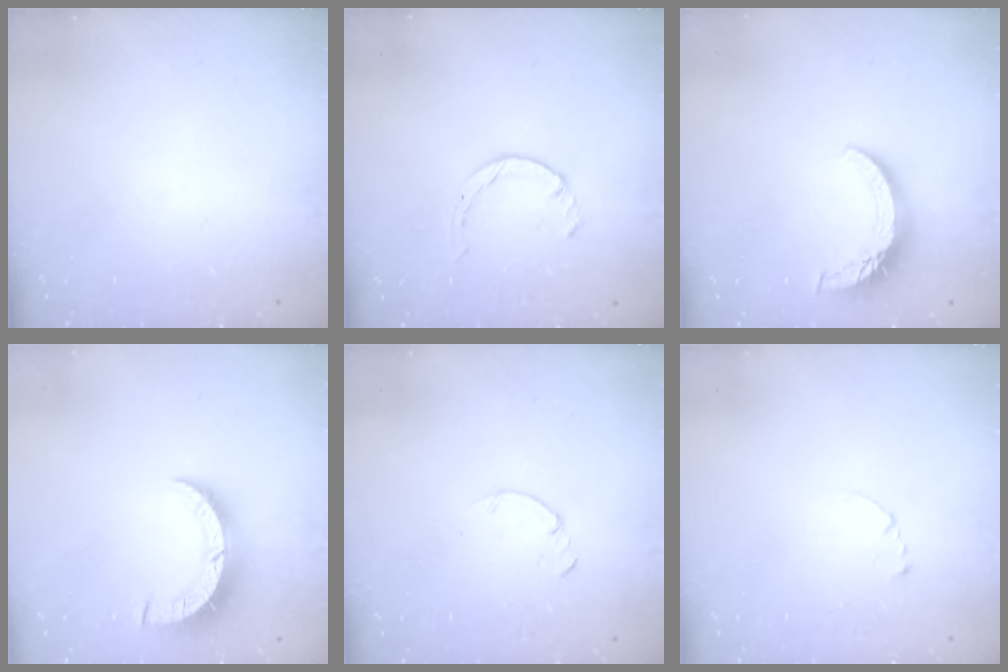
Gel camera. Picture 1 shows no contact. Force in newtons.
{"total": 1.7, "press": 1.7, "slide": 0.2}
{"total": 8.6, "press": 8.5, "slide": 0.8}
{"total": 8.6, "press": 8.6, "slide": 0.5}
{"total": 0.0}
{"total": 2.7, "press": 2.7, "slide": 0.3}